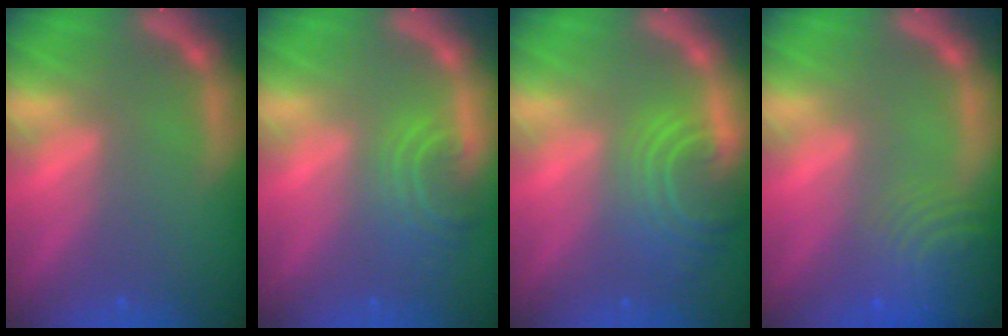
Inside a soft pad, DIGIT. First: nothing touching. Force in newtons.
{"total": 4.0}
{"total": 6.6}
{"total": 9.1}